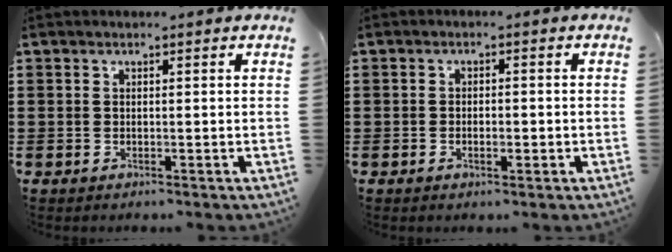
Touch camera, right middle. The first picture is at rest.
{"total": 1.9, "force": [-0.7, 0.8, 1.6], "torque": [-0.029, 0.004, -0.014]}